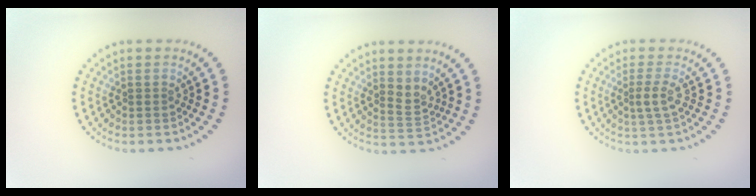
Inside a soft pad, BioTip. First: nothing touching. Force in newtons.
{"total": 1.7, "press": 1.2, "slide": 1.1}
{"total": 1.8, "press": 1.5, "slide": 1.1}